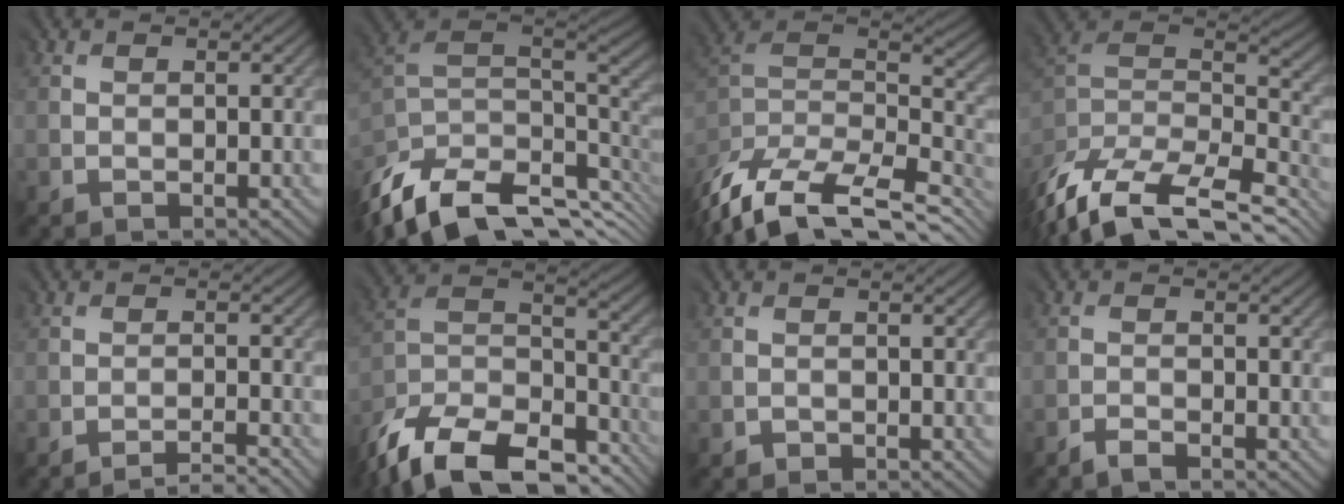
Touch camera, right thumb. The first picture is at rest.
{"total": 11.3, "force": [-5.3, 5.7, 8.2], "torque": [-0.225, -0.032, -0.070]}
{"total": 11.6, "force": [-9.5, 4.1, 5.1], "torque": [-0.152, -0.003, -0.148]}
{"total": 12.7, "force": [-11.0, 4.2, 4.9], "torque": [-0.140, 0.006, -0.165]}
{"total": 2.7, "force": [-2.5, -1.1, -0.4], "torque": [0.011, 0.004, -0.052]}
{"total": 18.4, "force": [-15.9, 6.8, 6.1], "torque": [-0.155, -0.051, -0.247]}
{"total": 0.9, "force": [-0.6, 0.1, -0.6], "torque": [0.014, -0.005, -0.011]}
{"total": 1.5, "force": [-1.5, -0.4, -0.2], "torque": [-0.002, -0.001, -0.030]}